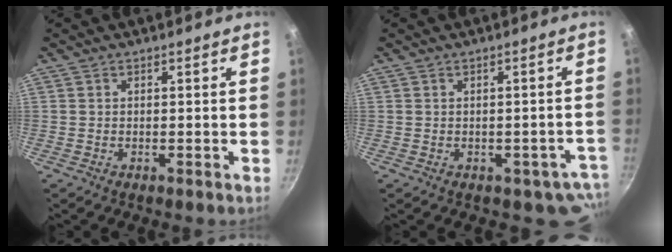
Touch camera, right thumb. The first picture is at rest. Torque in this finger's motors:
{"motor_torque": [1.84, 0.59, 0.93, -0.78, -0.03]}